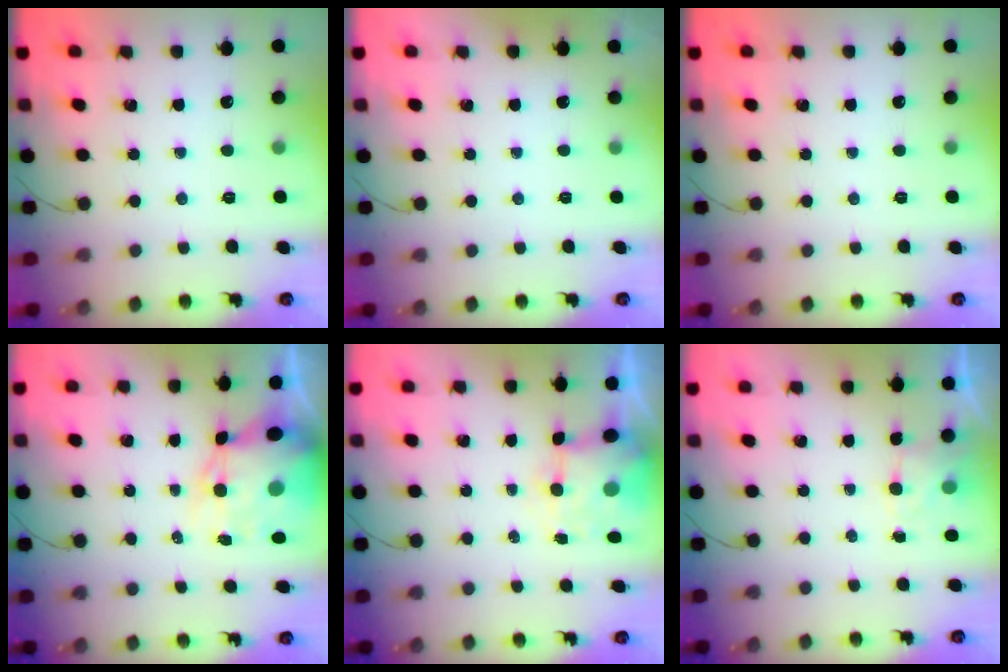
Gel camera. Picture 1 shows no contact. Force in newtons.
{"total": 1.9, "press": 1.9, "slide": 0.3}
{"total": 0.0}
{"total": 11.3, "press": 11.0, "slide": 2.9}
{"total": 7.0, "press": 6.9, "slide": 1.0}
{"total": 4.0, "press": 3.8, "slide": 1.2}